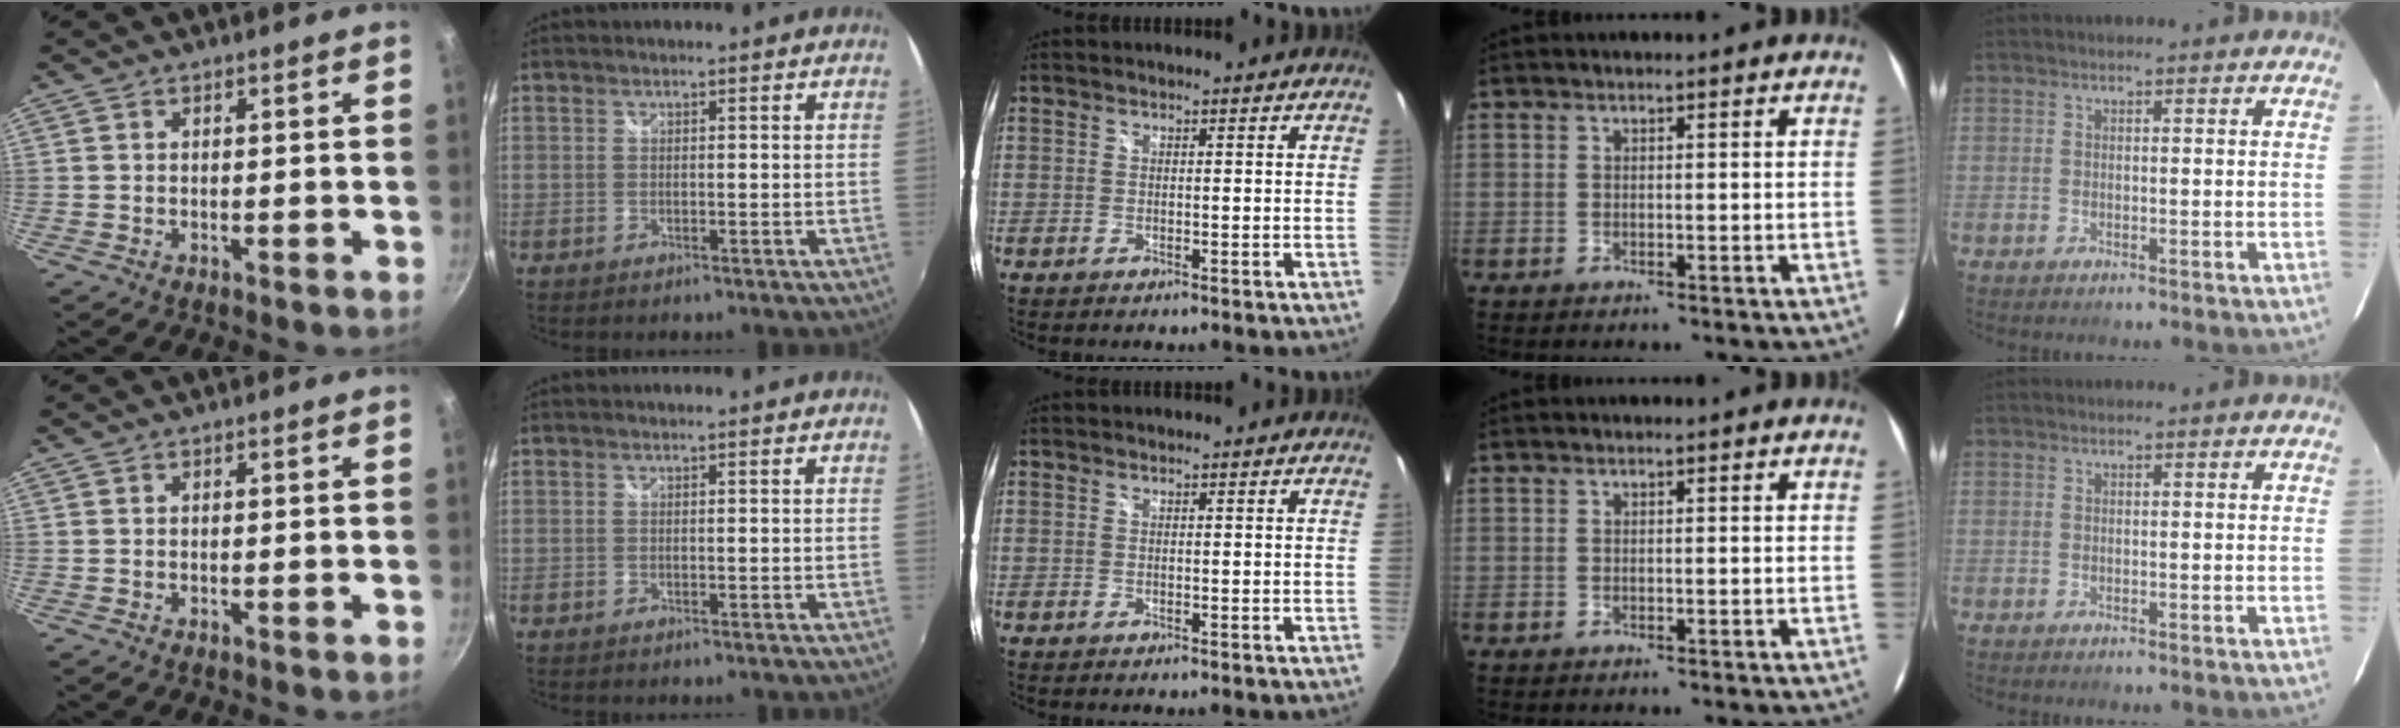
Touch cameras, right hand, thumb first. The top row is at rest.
{}